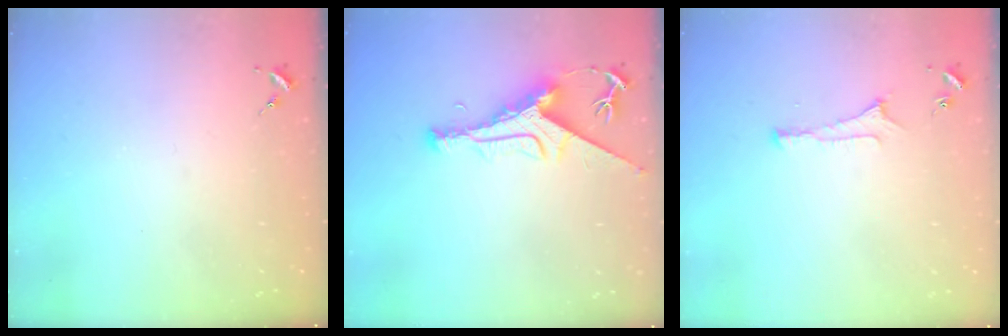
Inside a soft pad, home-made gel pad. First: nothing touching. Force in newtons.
{"total": 8.8, "press": 8.7, "slide": 1.0}
{"total": 4.3, "press": 4.3, "slide": 0.7}